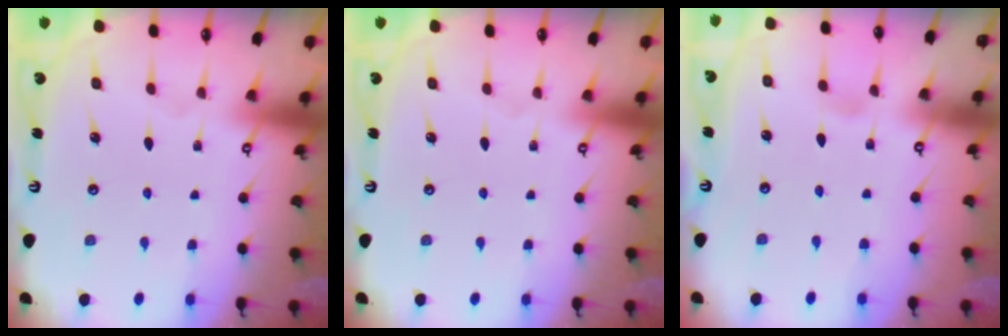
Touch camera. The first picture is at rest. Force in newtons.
{"total": 0.0}
{"total": 2.1, "press": 2.1, "slide": 0.2}